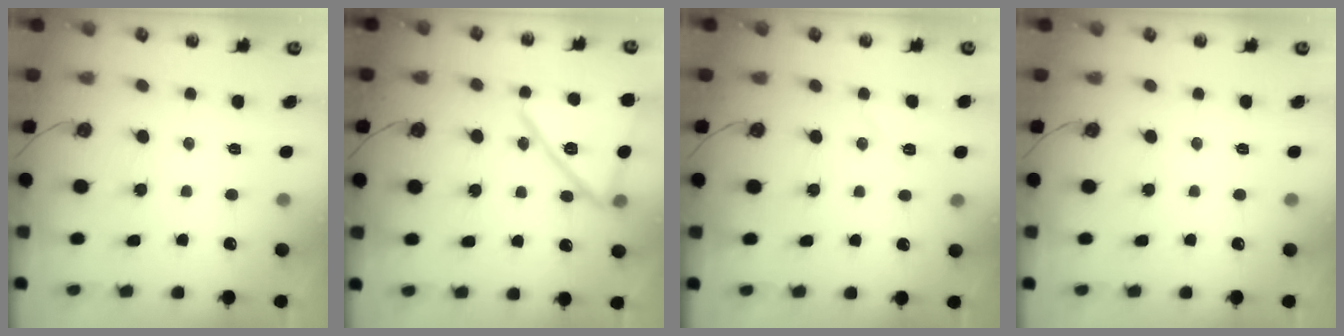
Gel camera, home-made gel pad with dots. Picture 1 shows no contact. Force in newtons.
{"total": 18.6, "press": 18.6, "slide": 1.2}
{"total": 5.5, "press": 5.5, "slide": 0.8}
{"total": 0.0}